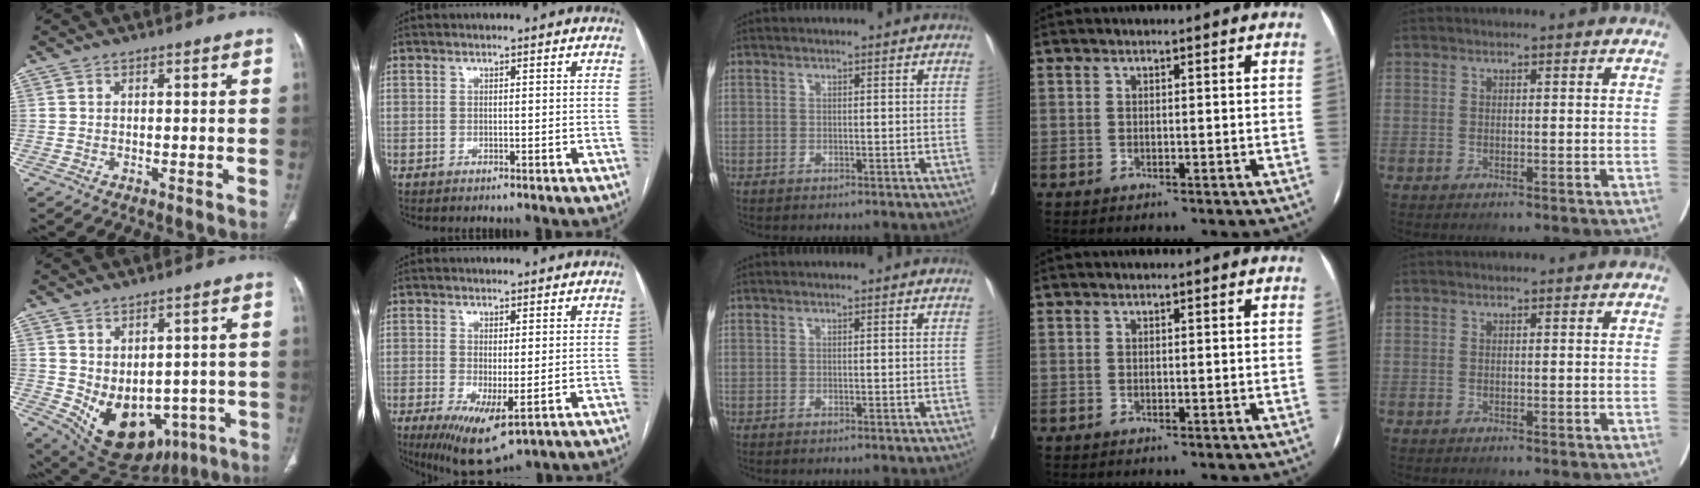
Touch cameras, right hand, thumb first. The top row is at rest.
{"thumb": {"total": 15.4, "force": [-4.2, 10.8, 10.1], "torque": [-0.136, 0.003, -0.025]}, "index": {"total": 8.4, "force": [-3.2, 2.3, 7.4], "torque": [-0.124, -0.025, -0.040]}}